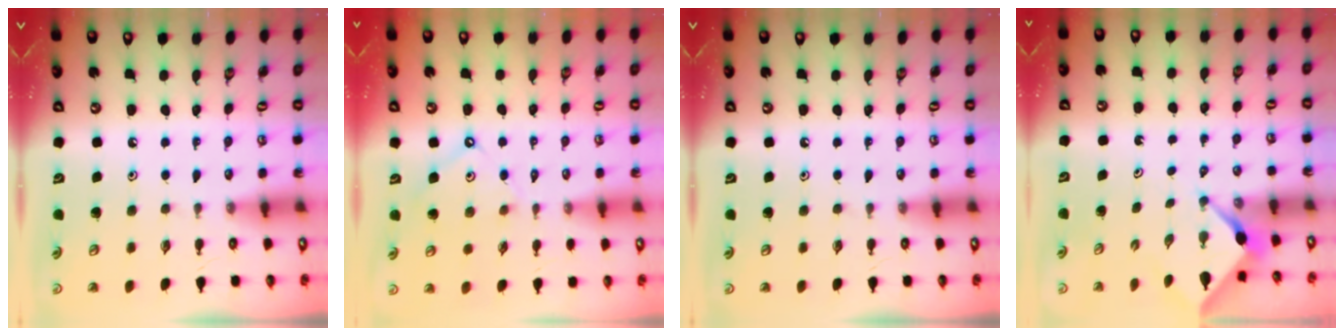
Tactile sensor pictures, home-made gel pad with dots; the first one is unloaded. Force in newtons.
{"total": 5.8, "press": 5.7, "slide": 0.6}
{"total": 0.0}
{"total": 2.5, "press": 2.5, "slide": 0.3}